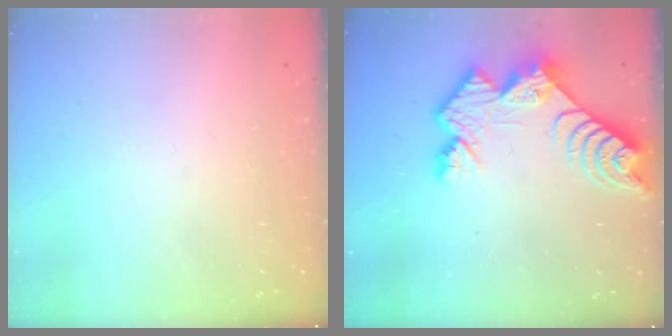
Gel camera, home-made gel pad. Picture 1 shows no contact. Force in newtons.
{"total": 12.7, "press": 12.7, "slide": 1.1}